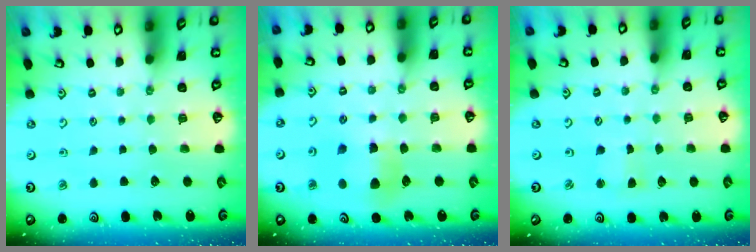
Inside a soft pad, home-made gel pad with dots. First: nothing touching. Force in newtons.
{"total": 7.0, "press": 6.9, "slide": 1.2}
{"total": 2.3, "press": 2.3, "slide": 0.3}